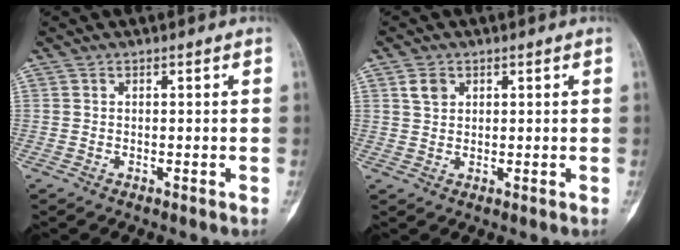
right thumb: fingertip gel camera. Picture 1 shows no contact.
{"total": 2.7, "force": [1.3, 2.0, 1.3], "torque": [-0.017, -0.001, 0.026]}